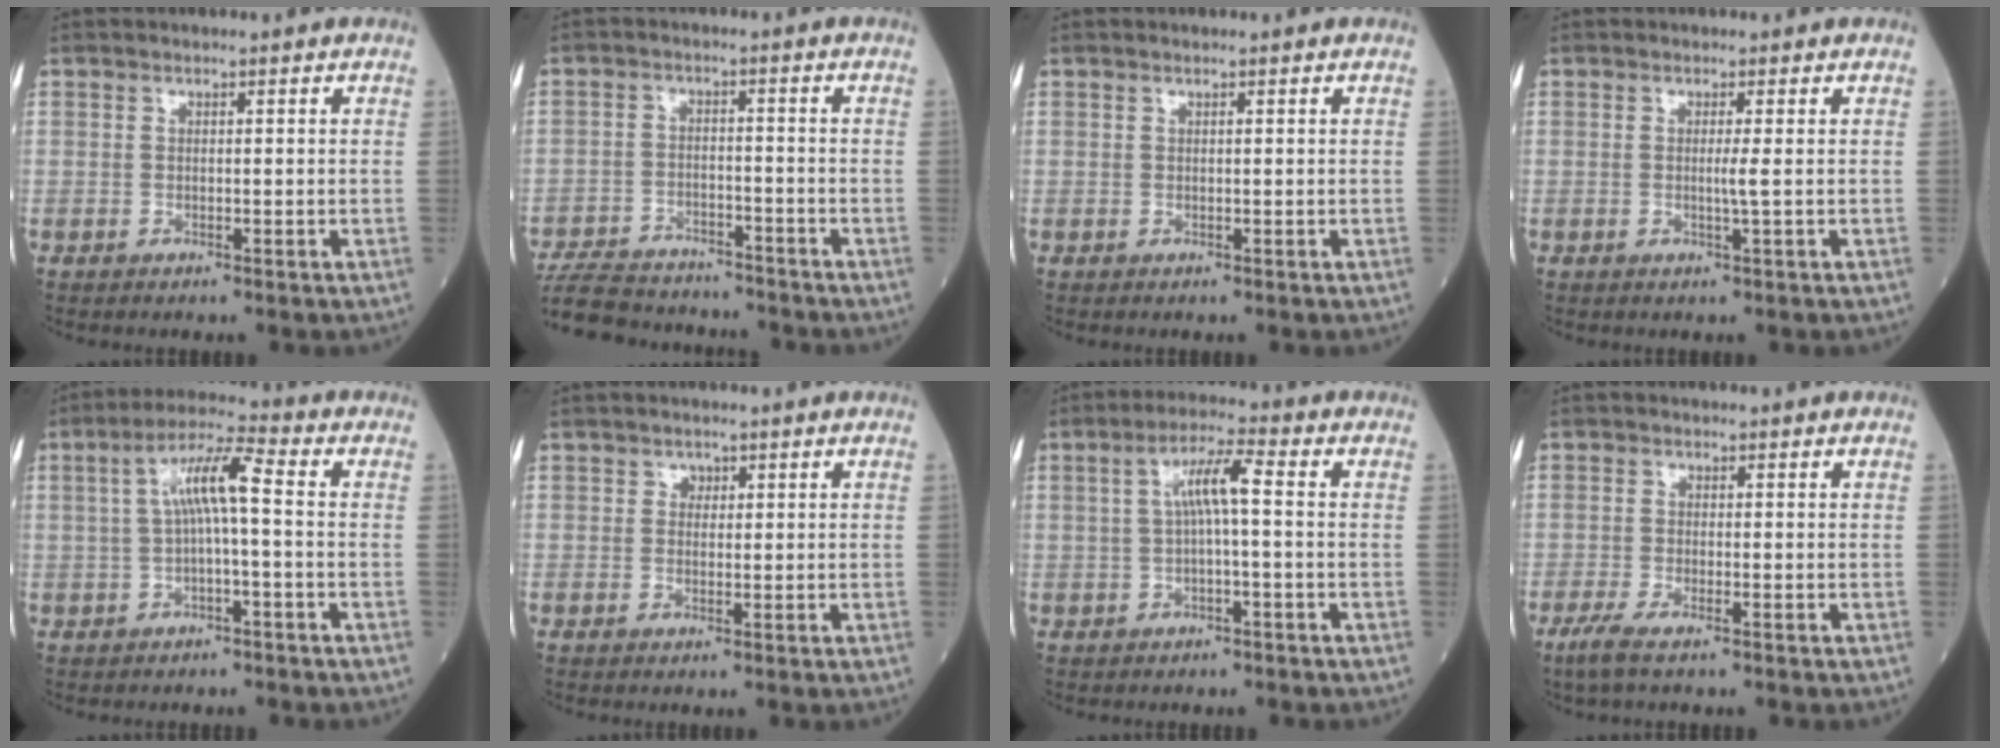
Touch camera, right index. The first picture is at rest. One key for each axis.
{"total": 14.5, "fx": -13.0, "fy": 4.5, "fz": 4.5, "tx": -0.103, "ty": 0.006, "tz": -0.196}
{"total": 0.0}
{"total": 1.5, "fx": -0.1, "fy": -0.5, "fz": 1.4, "tx": -0.030, "ty": -0.004, "tz": -0.003}
{"total": 7.4, "fx": 0.5, "fy": 0.9, "fz": 7.3, "tx": -0.140, "ty": 0.025, "tz": 0.009}
{"total": 1.3, "fx": 0.6, "fy": 1.1, "fz": 0.5, "tx": -0.005, "ty": 0.000, "tz": 0.007}
{"total": 5.8, "fx": 0.5, "fy": 0.7, "fz": 5.7, "tx": -0.109, "ty": 0.019, "tz": 0.011}
{"total": 3.3, "fx": -2.1, "fy": 0.4, "fz": 2.5, "tx": -0.062, "ty": -0.013, "tz": -0.044}